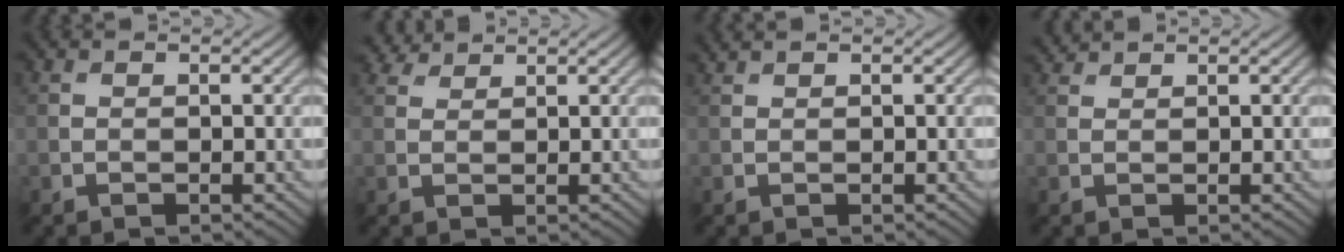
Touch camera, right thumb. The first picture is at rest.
{"total": 2.2, "force": [2.0, 0.8, 0.5], "torque": [-0.019, 0.008, 0.041]}
{"total": 1.2, "force": [1.2, -0.1, 0.1], "torque": [-0.011, 0.005, 0.024]}
{"total": 1.4, "force": [1.3, 0.1, 0.1], "torque": [-0.008, 0.009, 0.031]}